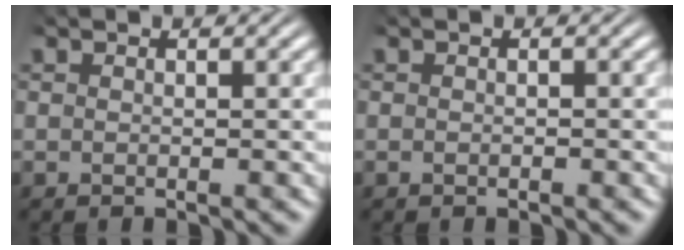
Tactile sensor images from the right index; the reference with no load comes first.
{"total": 0.6, "force": [-0.5, 0.1, 0.2], "torque": [-0.009, -0.001, -0.009]}